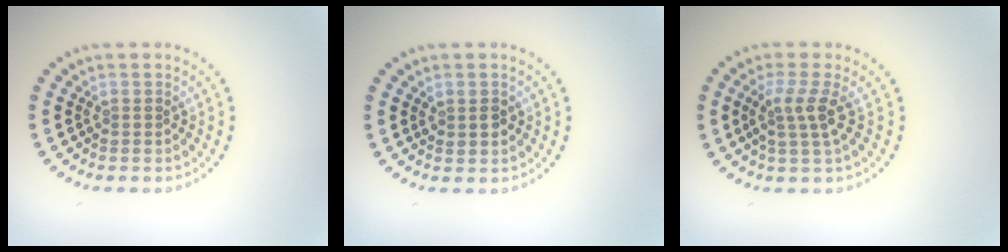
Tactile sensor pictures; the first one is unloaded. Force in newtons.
{"total": 1.4, "press": 1.4, "slide": 0.3}
{"total": 2.7, "press": 2.0, "slide": 1.9}